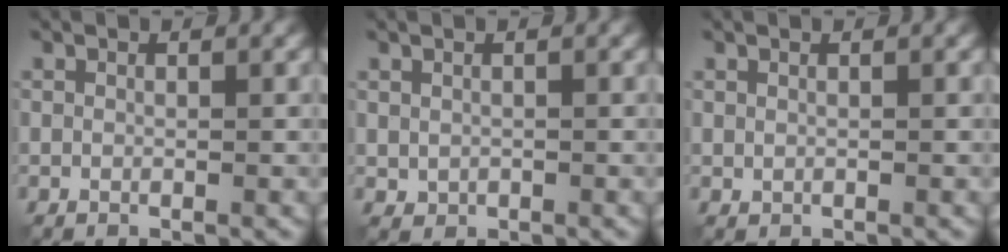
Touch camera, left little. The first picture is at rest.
{"total": 0.7, "force": [0.2, 0.7, 0.2], "torque": [-0.003, -0.004, 0.007]}
{"total": 0.0}